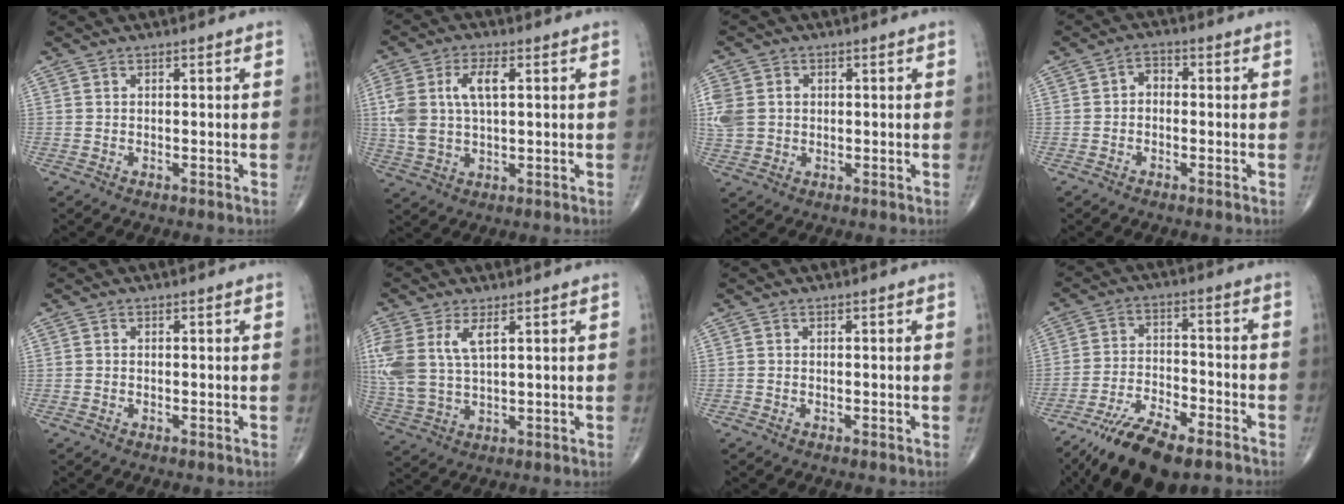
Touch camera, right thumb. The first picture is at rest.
{"total": 9.7, "force": [2.2, 4.9, 8.0], "torque": [-0.176, 0.010, 0.045]}
{"total": 9.8, "force": [1.0, 8.3, 5.1], "torque": [-0.140, 0.015, 0.030]}
{"total": 2.8, "force": [-0.3, 2.1, 1.8], "torque": [-0.015, 0.015, -0.018]}
{"total": 0.0}
{"total": 11.4, "force": [3.7, 5.7, 9.2], "torque": [-0.227, 0.000, 0.085]}
{"total": 0.0}
{"total": 14.9, "force": [-10.6, 5.4, 9.0], "torque": [-0.145, 0.052, -0.182]}